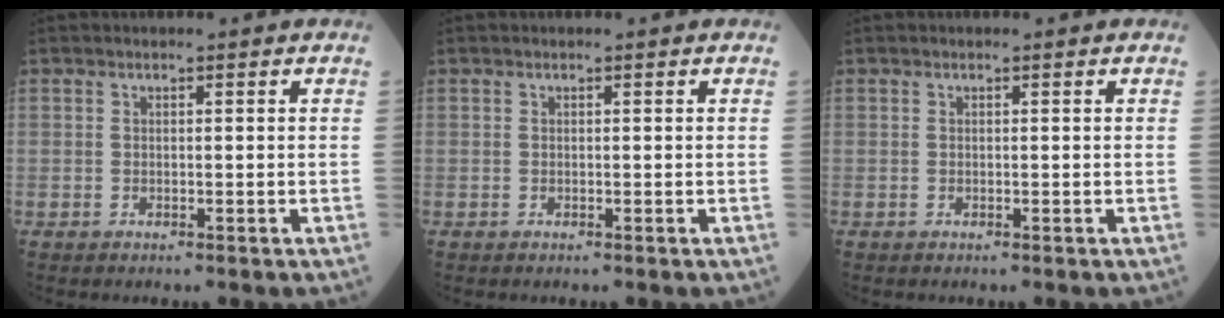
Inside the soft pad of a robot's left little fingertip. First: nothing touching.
{"total": 0.0}
{"total": 0.0}